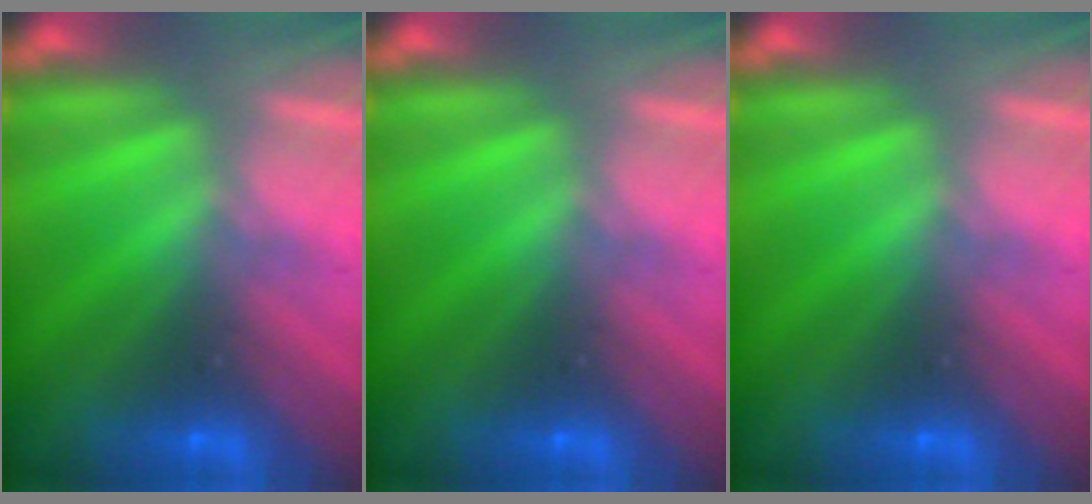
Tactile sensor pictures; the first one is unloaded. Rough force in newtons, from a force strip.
{"total": 0.0}
{"total": 0.0}